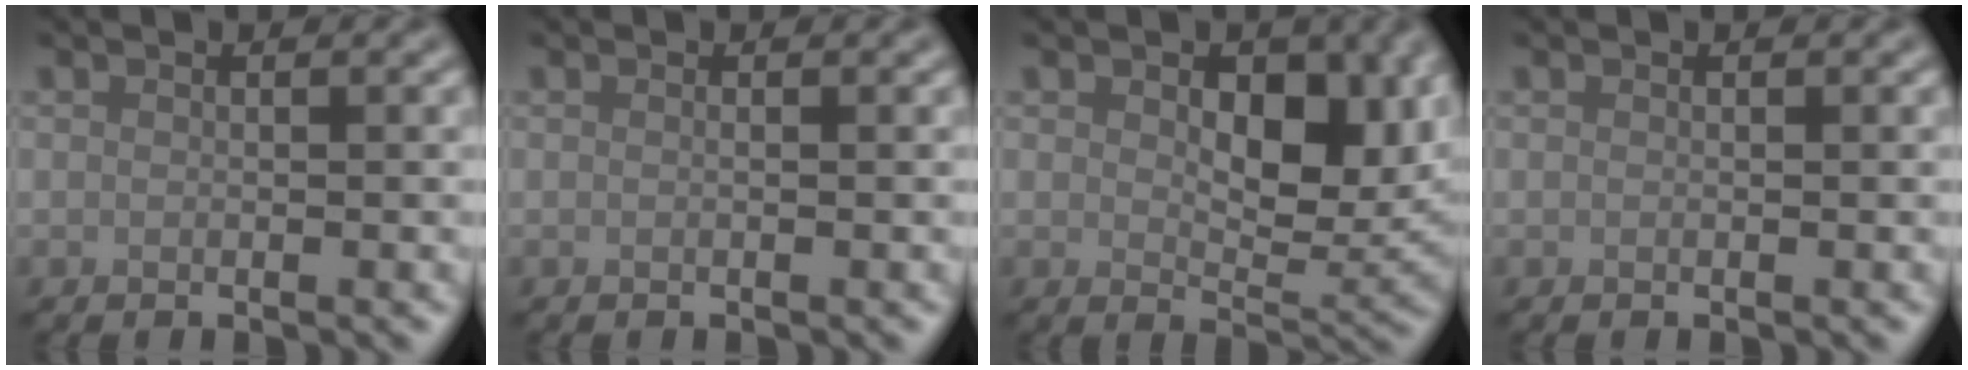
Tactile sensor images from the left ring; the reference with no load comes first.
{"total": 0.0}
{"total": 7.9, "force": [1.8, 4.6, 6.1], "torque": [-0.091, -0.011, 0.029]}
{"total": 0.0}